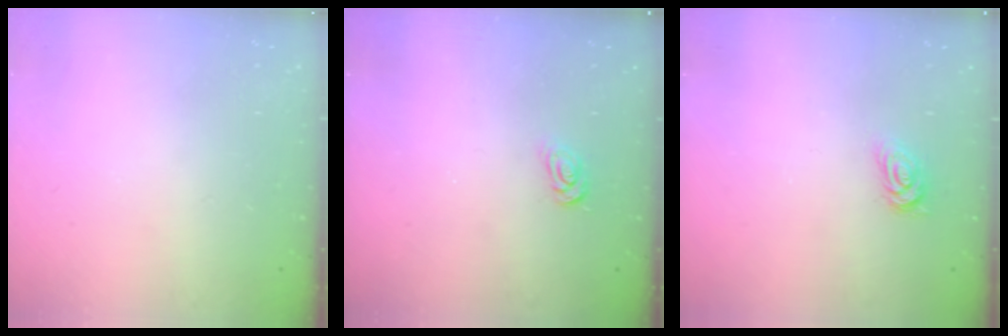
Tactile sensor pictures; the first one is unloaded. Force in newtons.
{"total": 3.2, "press": 3.1, "slide": 0.4}
{"total": 1.8, "press": 1.8, "slide": 0.3}